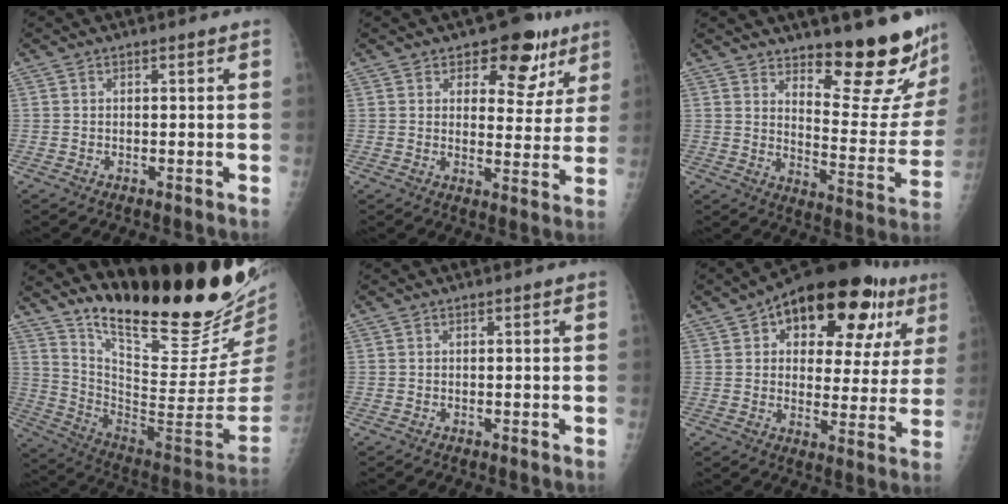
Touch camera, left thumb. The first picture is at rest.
{"total": 11.0, "force": [6.7, 6.3, 6.0], "torque": [-0.024, -0.029, 0.088]}
{"total": 17.2, "force": [14.0, 3.8, 9.3], "torque": [-0.087, -0.143, 0.192]}
{"total": 28.7, "force": [23.2, 4.7, 16.3], "torque": [-0.230, -0.171, 0.354]}
{"total": 0.0}
{"total": 23.2, "force": [11.1, 12.1, 16.4], "torque": [-0.186, 0.003, 0.155]}